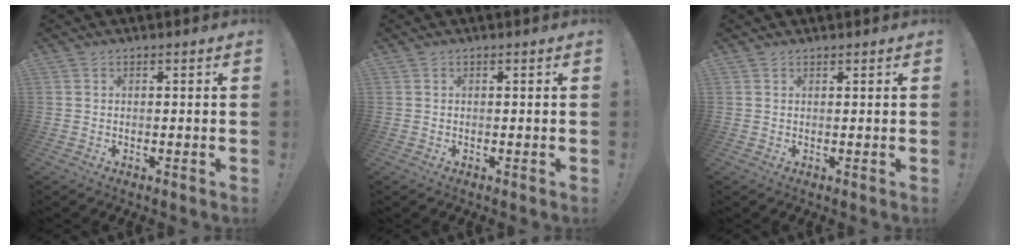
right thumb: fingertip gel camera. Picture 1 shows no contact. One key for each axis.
{"total": 0.0}
{"total": 0.8, "fx": 0.8, "fy": 0.2, "fz": 0.1, "tx": 0.007, "ty": -0.004, "tz": 0.014}